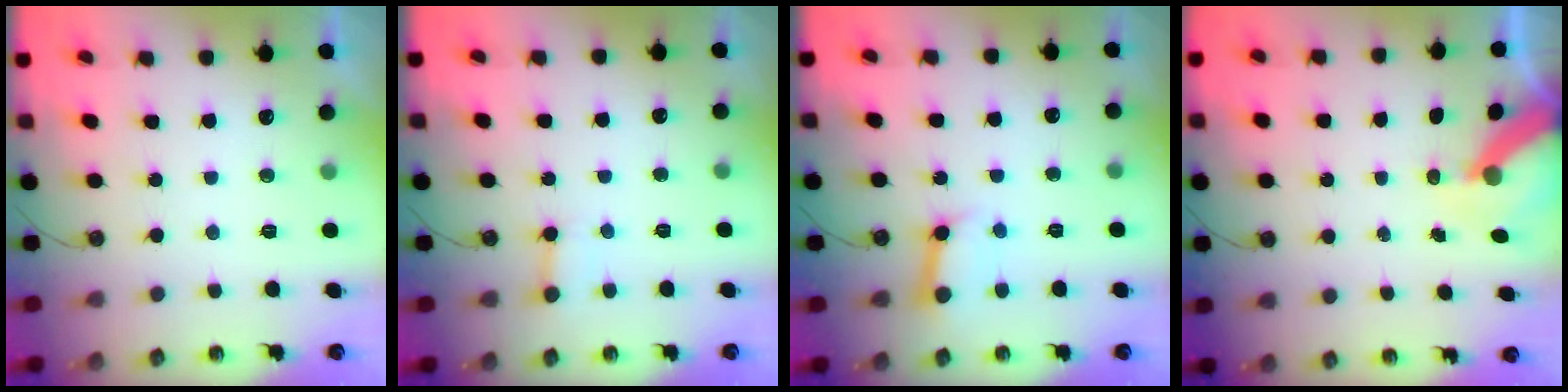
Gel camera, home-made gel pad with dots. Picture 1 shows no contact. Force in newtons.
{"total": 3.0, "press": 3.0, "slide": 0.5}
{"total": 7.0, "press": 7.0, "slide": 0.9}
{"total": 8.4, "press": 8.3, "slide": 1.0}